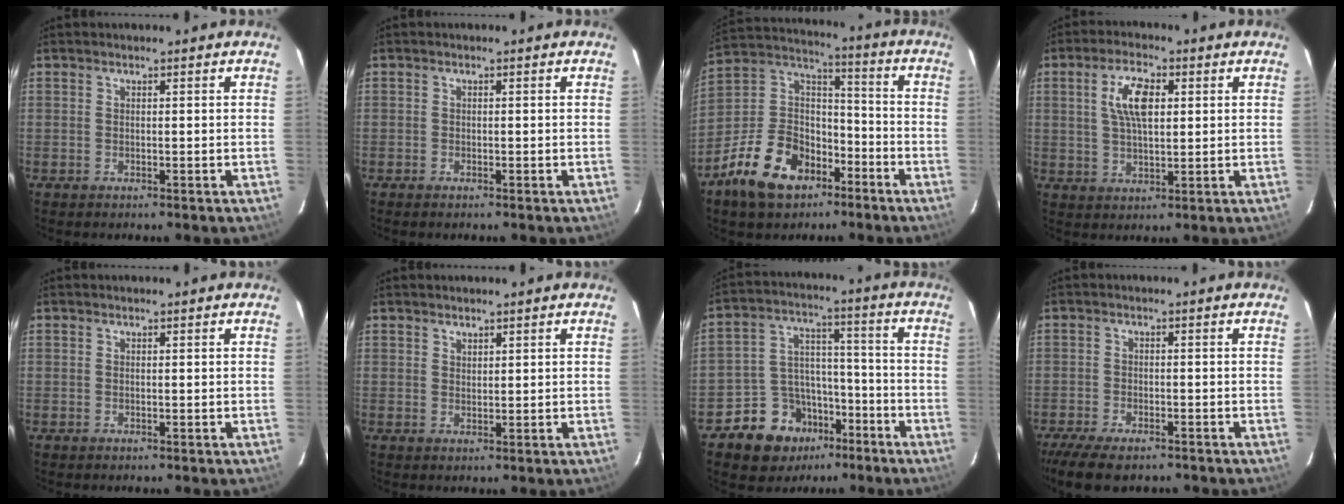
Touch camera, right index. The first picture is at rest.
{"total": 0.6, "force": [-0.5, 0.3, 0.1], "torque": [-0.005, -0.002, -0.011]}
{"total": 17.9, "force": [-10.5, 10.9, 9.5], "torque": [-0.215, 0.031, -0.171]}
{"total": 7.6, "force": [2.0, 3.3, 6.5], "torque": [-0.123, 0.011, 0.039]}
{"total": 0.0}
{"total": 1.3, "force": [1.1, 0.7, 0.2], "torque": [-0.001, 0.001, 0.019]}
{"total": 11.9, "force": [-7.6, 8.6, 3.1], "torque": [-0.075, 0.048, -0.112]}
{"total": 9.6, "force": [-7.7, 3.2, 4.7], "torque": [-0.116, -0.026, -0.132]}